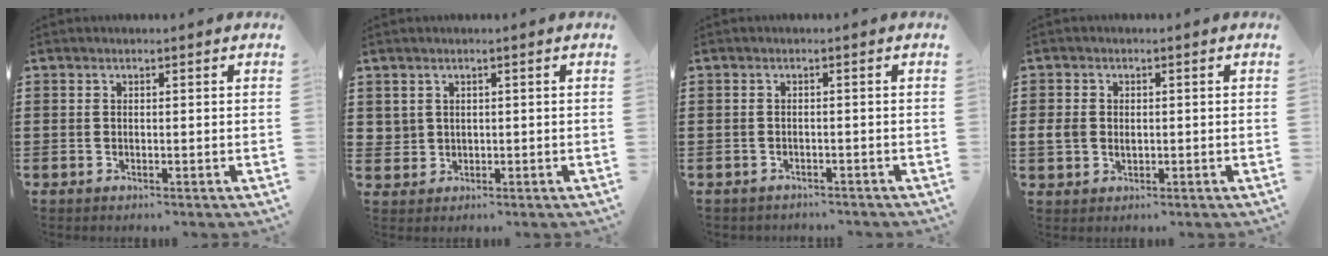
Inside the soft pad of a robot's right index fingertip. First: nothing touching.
{"total": 1.7, "force": [0.8, 1.5, 0.2], "torque": [-0.011, 0.008, 0.016]}
{"total": 1.1, "force": [-1.0, 0.3, 0.0], "torque": [-0.004, 0.002, -0.023]}
{"total": 2.5, "force": [-0.1, 2.0, 1.5], "torque": [-0.047, 0.001, -0.008]}